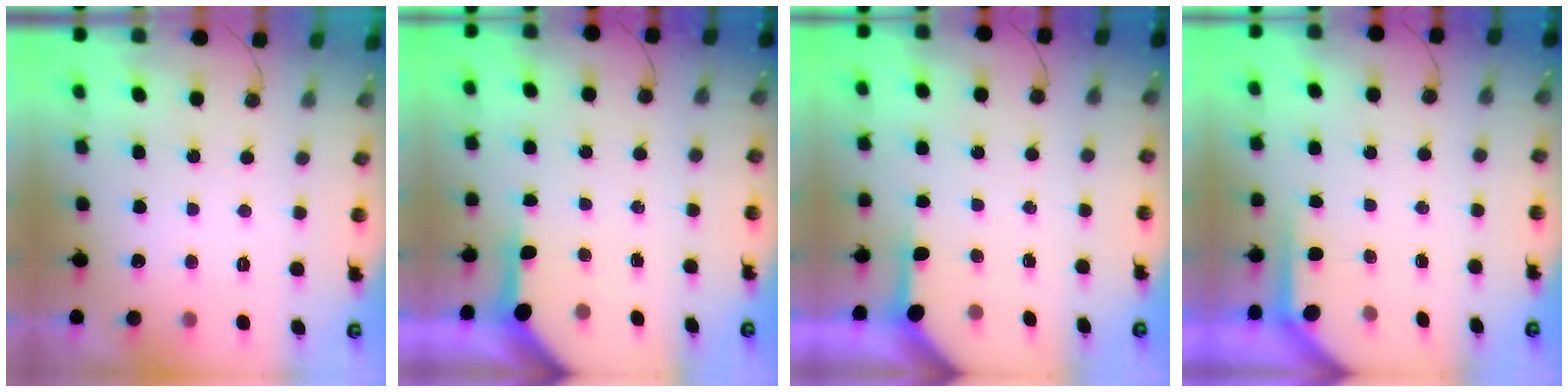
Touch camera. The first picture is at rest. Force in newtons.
{"total": 5.3, "press": 5.3, "slide": 0.5}
{"total": 3.4, "press": 3.3, "slide": 0.4}
{"total": 3.7, "press": 3.7, "slide": 0.3}